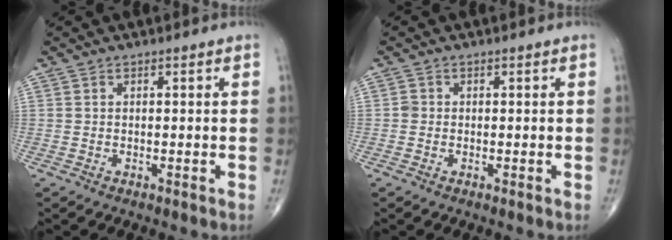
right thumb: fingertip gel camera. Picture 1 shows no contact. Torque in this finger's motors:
{"motor_torque": [0.00, 0.18, 0.18, 0.04, -0.03]}